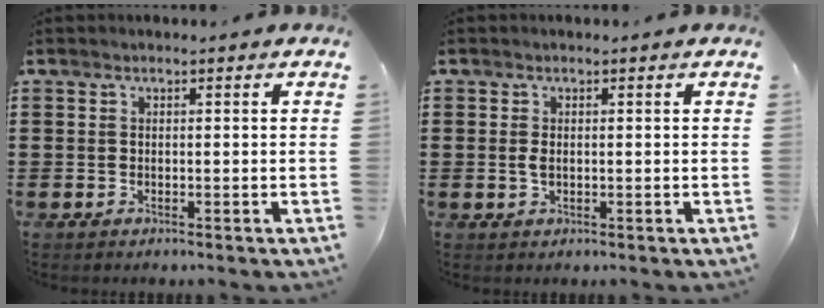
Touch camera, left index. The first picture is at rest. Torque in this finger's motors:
{"motor_torque": [0.38, 0.43, 0.22, 0.01]}